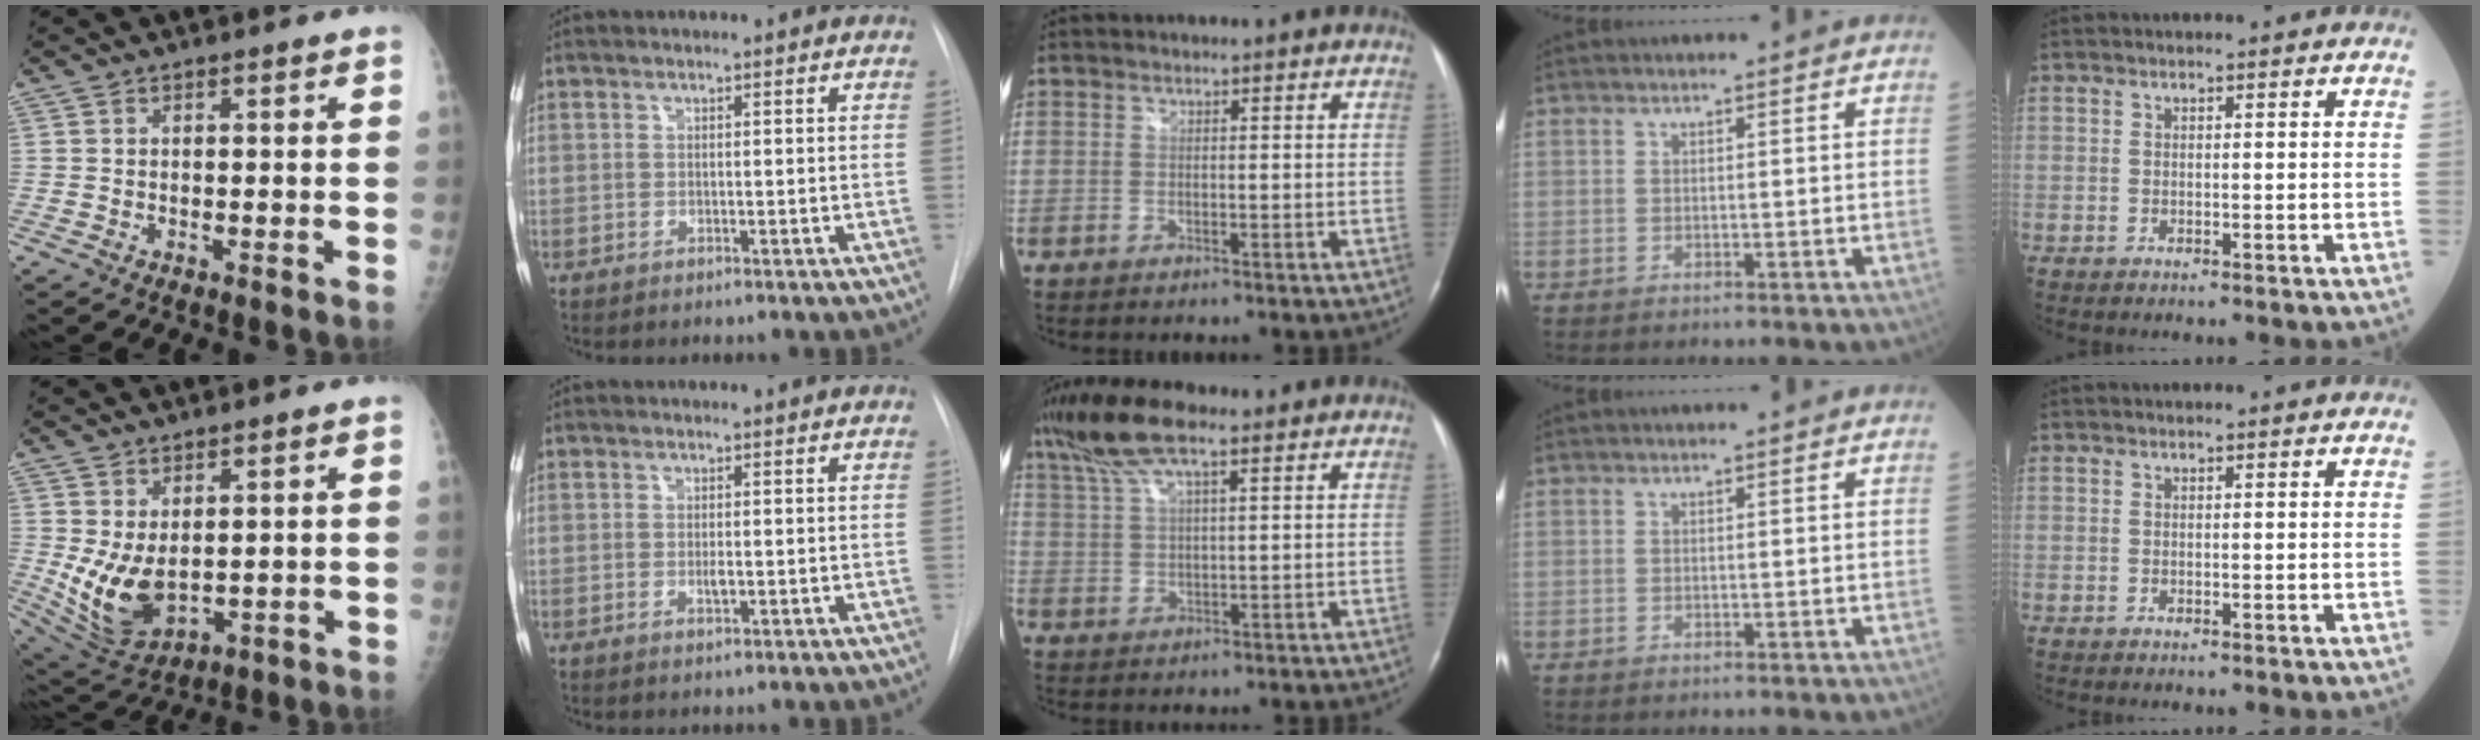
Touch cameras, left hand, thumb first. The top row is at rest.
{"thumb": {"total": 10.2, "force": [0.7, 6.2, 8.1], "torque": [-0.139, -0.024, 0.038]}, "index": {"total": 1.0, "force": [-0.1, 0.3, 0.9], "torque": [-0.017, -0.002, -0.002]}, "middle": {"total": 9.3, "force": [6.1, 2.1, 6.7], "torque": [-0.144, 0.027, 0.115]}}